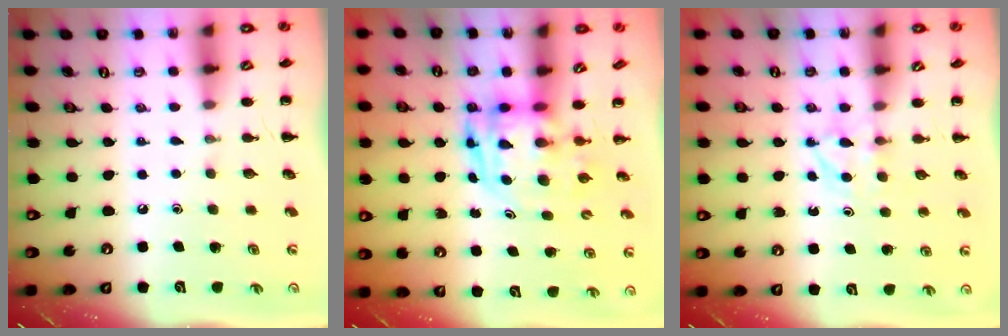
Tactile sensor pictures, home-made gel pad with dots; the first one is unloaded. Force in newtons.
{"total": 4.0, "press": 3.9, "slide": 0.9}
{"total": 3.3, "press": 3.1, "slide": 1.3}